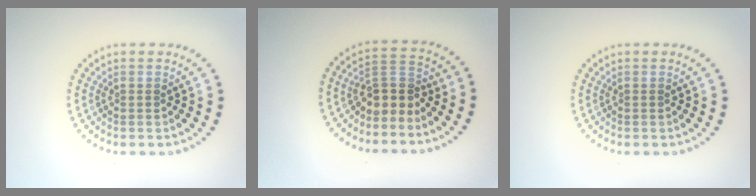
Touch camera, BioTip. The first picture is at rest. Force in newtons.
{"total": 2.7, "press": 2.0, "slide": 1.7}
{"total": 0.0}